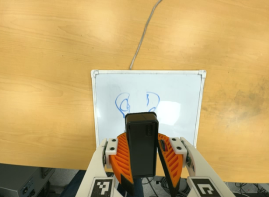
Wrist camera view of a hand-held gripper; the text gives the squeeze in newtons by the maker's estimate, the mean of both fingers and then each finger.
{"total": 8.2, "left": 9.1, "right": 7.3}